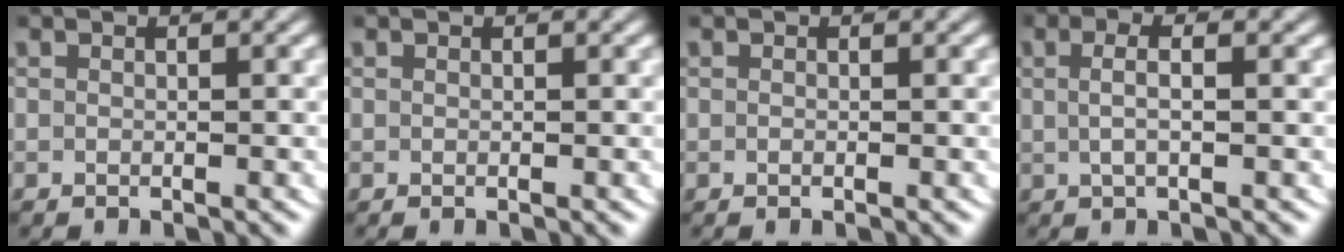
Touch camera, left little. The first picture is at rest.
{"total": 0.0}
{"total": 0.0}
{"total": 2.3, "force": [0.2, 0.2, 2.3], "torque": [-0.039, 0.004, 0.005]}